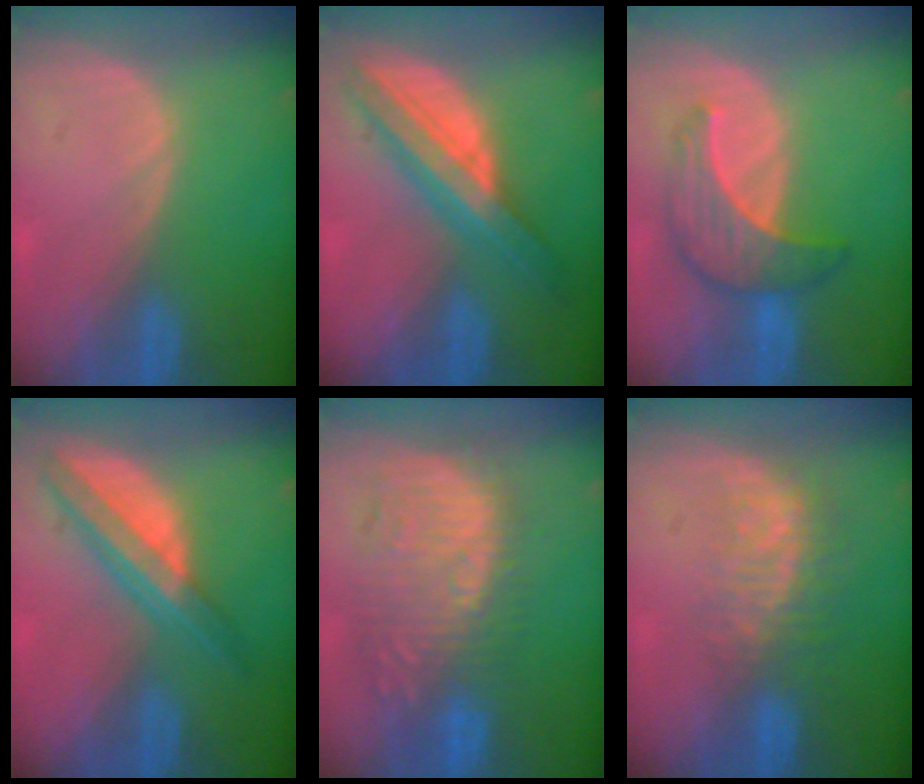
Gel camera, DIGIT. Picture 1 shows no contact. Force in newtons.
{"total": 8.6, "press": 8.5, "slide": 0.4}
{"total": 6.9, "press": 6.9, "slide": 0.1}
{"total": 7.7, "press": 6.5, "slide": 4.1}
{"total": 11.2, "press": 10.8, "slide": 3.1}
{"total": 7.9, "press": 6.9, "slide": 4.0}